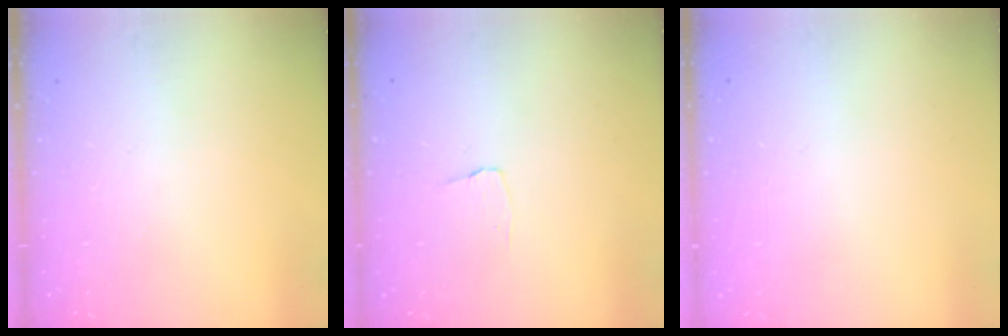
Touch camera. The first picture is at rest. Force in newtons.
{"total": 2.9, "press": 2.8, "slide": 0.3}
{"total": 0.0}